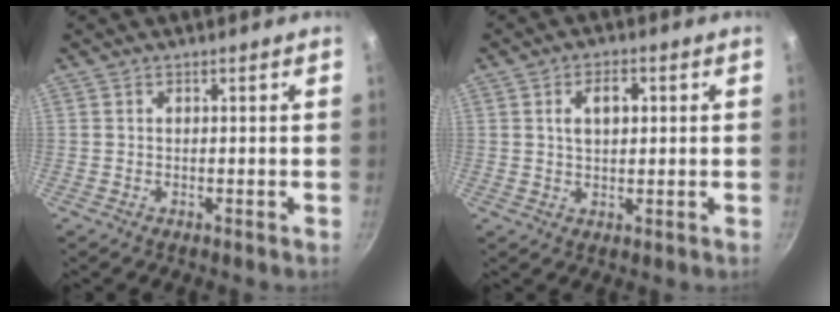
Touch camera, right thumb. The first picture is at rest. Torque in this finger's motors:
{"motor_torque": [-0.50, 0.70, 0.22, 0.04, 0.06]}